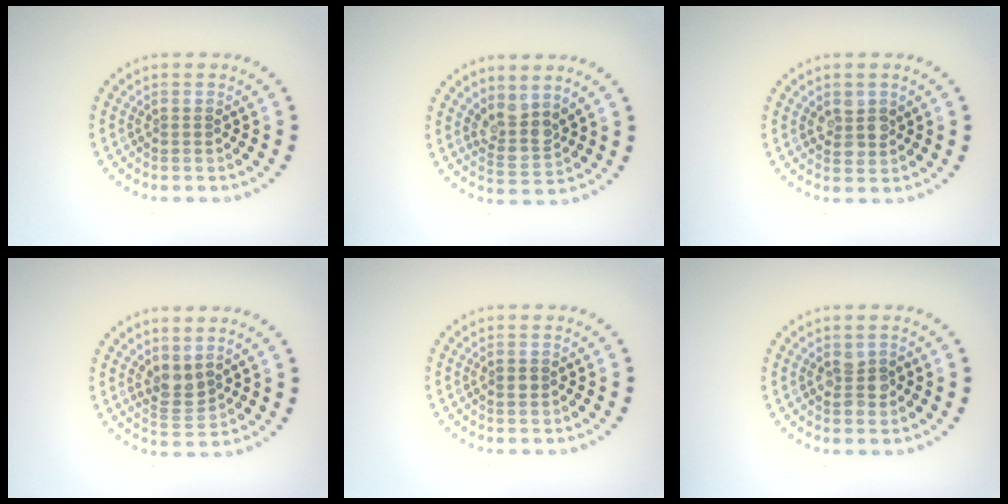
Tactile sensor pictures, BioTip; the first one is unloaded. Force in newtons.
{"total": 2.9, "press": 2.2, "slide": 1.8}
{"total": 2.2, "press": 2.1, "slide": 0.7}
{"total": 2.2, "press": 1.8, "slide": 1.1}
{"total": 1.2, "press": 1.2, "slide": 0.0}
{"total": 2.0, "press": 1.9, "slide": 0.2}